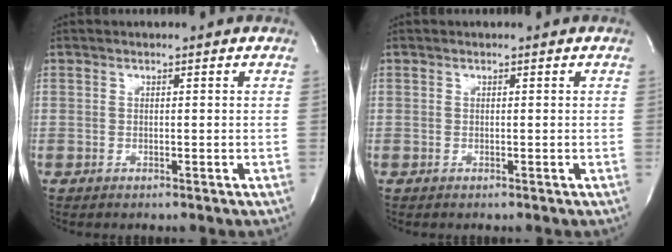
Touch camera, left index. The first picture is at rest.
{"total": 0.0}